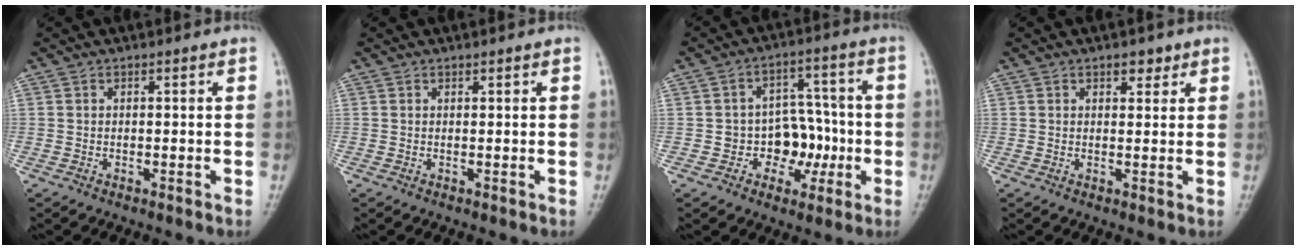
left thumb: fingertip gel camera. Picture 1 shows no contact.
{"total": 0.0}
{"total": 9.5, "force": [-2.2, 7.3, 5.7], "torque": [-0.028, 0.037, -0.035]}
{"total": 2.3, "force": [1.4, 1.4, 1.2], "torque": [0.002, -0.006, 0.018]}